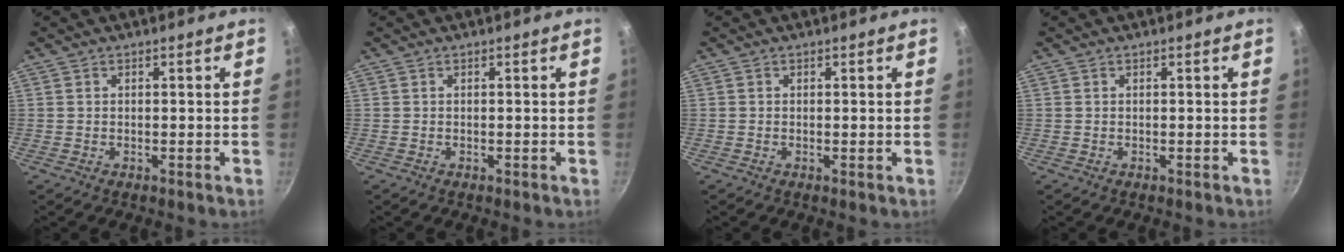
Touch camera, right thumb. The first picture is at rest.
{"total": 0.0}
{"total": 0.0}
{"total": 0.0}